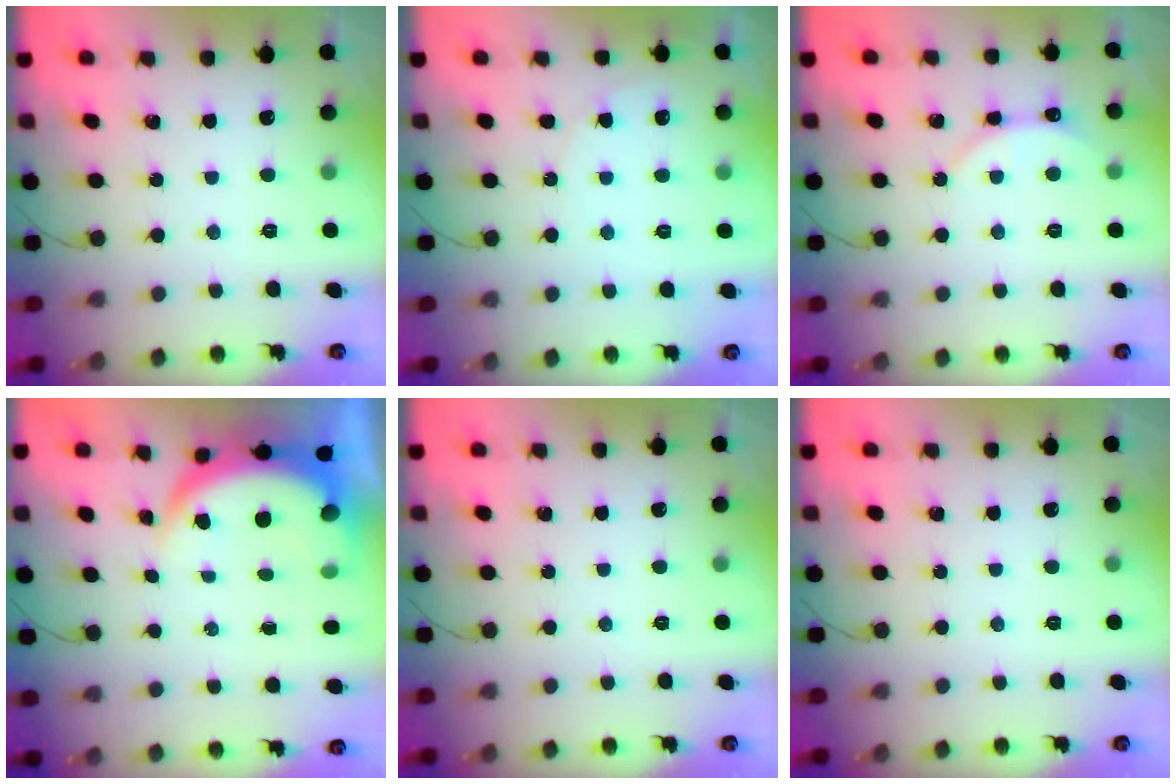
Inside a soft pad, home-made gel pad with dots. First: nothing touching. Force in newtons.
{"total": 6.0, "press": 5.9, "slide": 0.4}
{"total": 2.9, "press": 2.9, "slide": 0.3}
{"total": 7.3, "press": 7.3, "slide": 0.9}
{"total": 0.0}
{"total": 0.0}